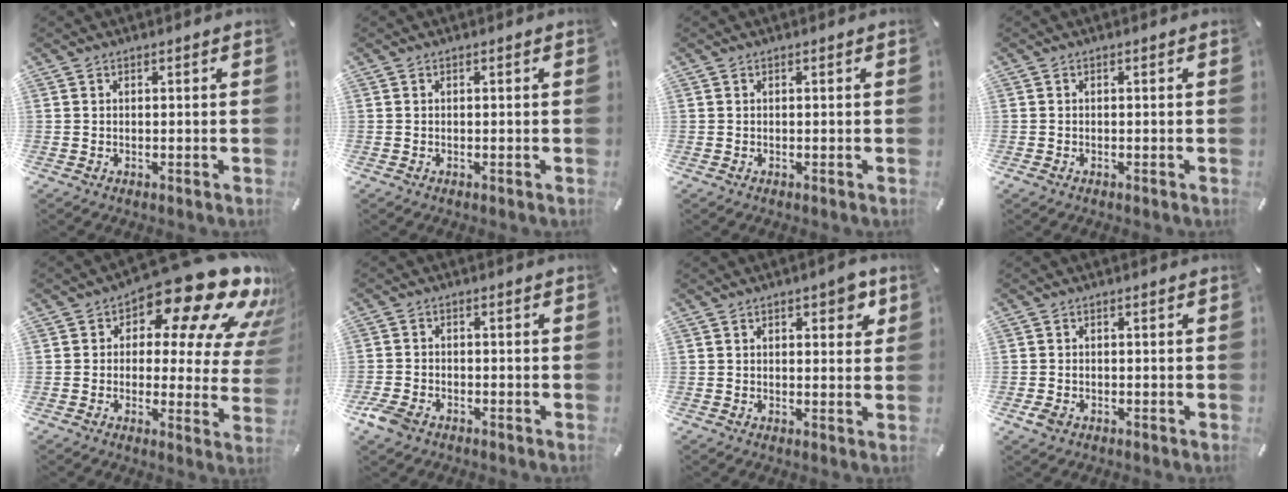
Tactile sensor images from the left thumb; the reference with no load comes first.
{"total": 0.0}
{"total": 0.0}
{"total": 0.5, "force": [-0.4, 0.4, 0.1], "torque": [-0.001, 0.000, -0.008]}
{"total": 19.0, "force": [11.6, 8.1, 12.7], "torque": [-0.174, -0.086, 0.188]}
{"total": 4.2, "force": [-2.8, 2.6, 1.8], "torque": [-0.054, 0.007, -0.058]}
{"total": 4.8, "force": [2.0, 2.4, 3.6], "torque": [-0.043, -0.003, 0.027]}
{"total": 1.7, "force": [-0.7, 1.4, 0.7], "torque": [-0.011, 0.003, -0.012]}